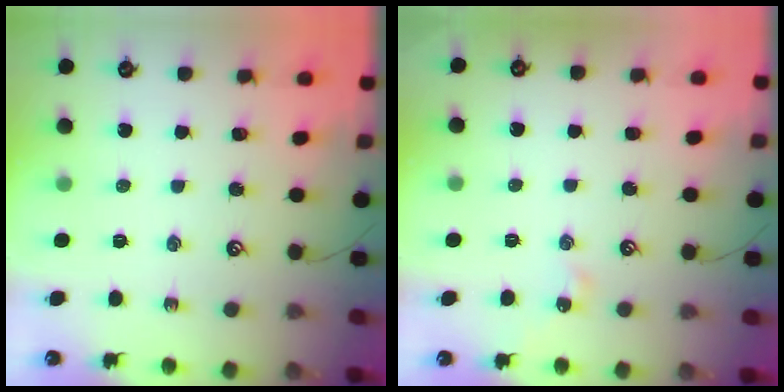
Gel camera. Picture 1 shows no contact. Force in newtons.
{"total": 2.0, "press": 2.0, "slide": 0.4}